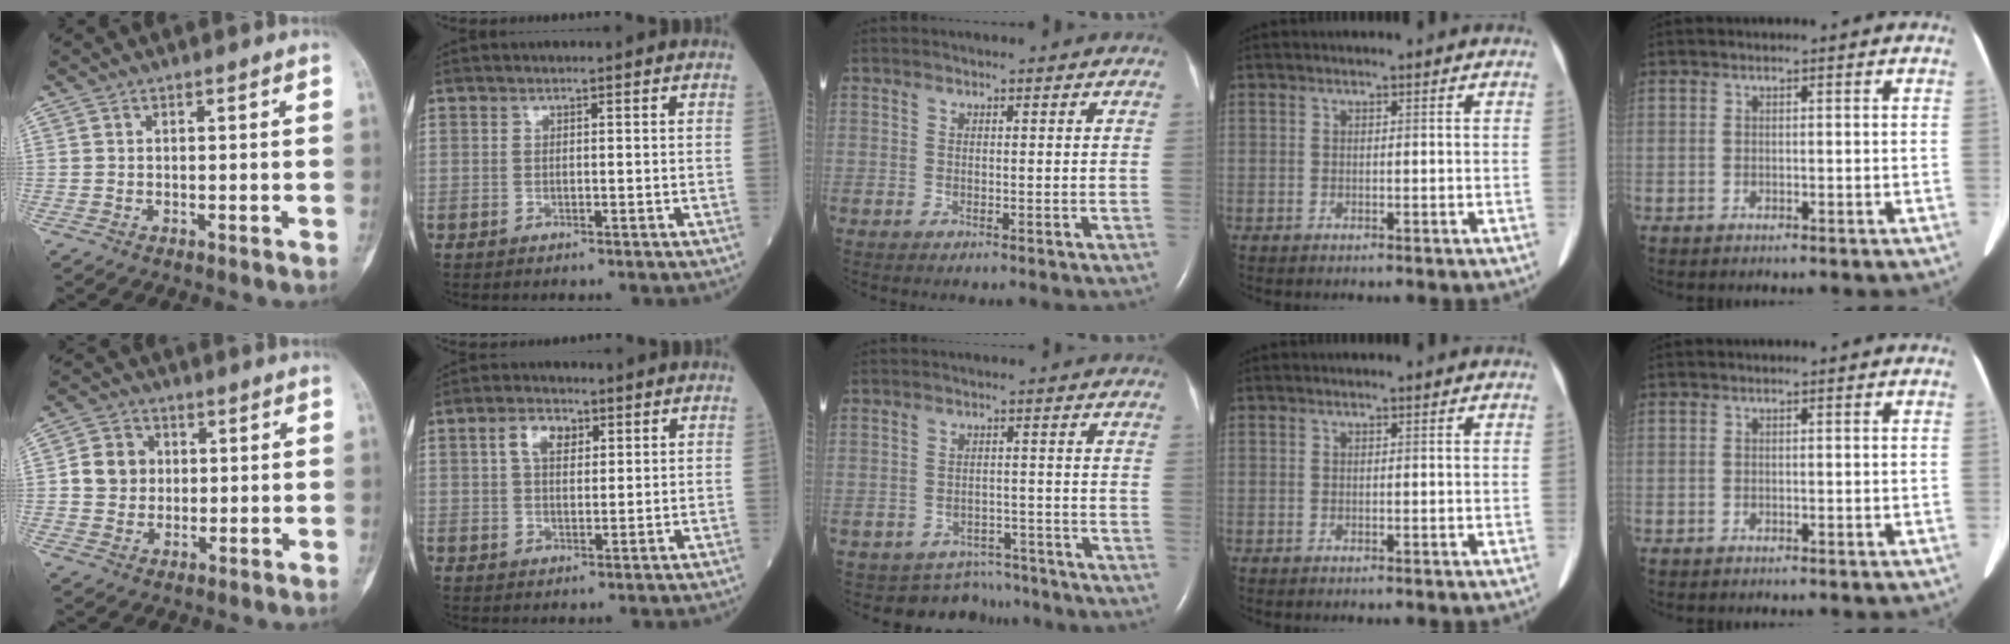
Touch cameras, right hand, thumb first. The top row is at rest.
{"thumb": {"total": 6.9, "force": [0.7, 6.2, 2.9], "torque": [-0.024, 0.006, 0.006]}, "index": {"total": 4.6, "force": [1.9, 2.6, 3.3], "torque": [-0.067, 0.012, 0.035]}, "middle": {"total": 6.9, "force": [-6.2, 2.8, -1.0], "torque": [0.017, 0.024, -0.080]}}